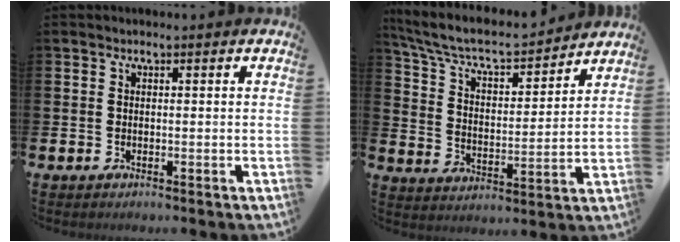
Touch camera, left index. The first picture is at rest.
{"total": 7.4, "force": [6.6, 2.0, 2.6], "torque": [-0.088, -0.048, 0.112]}